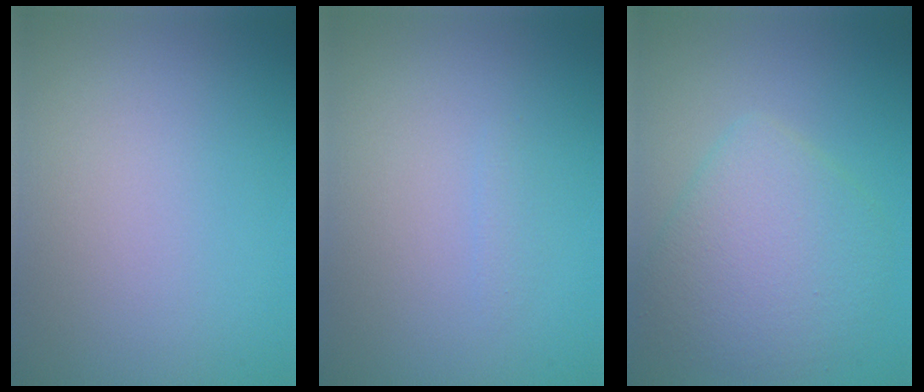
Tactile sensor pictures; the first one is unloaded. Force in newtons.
{"total": 0.6, "press": 0.6, "slide": 0.0}
{"total": 5.9, "press": 5.9, "slide": 0.2}